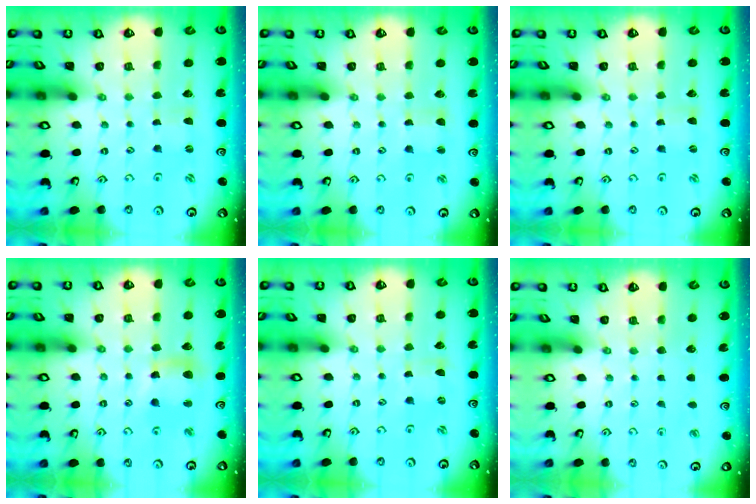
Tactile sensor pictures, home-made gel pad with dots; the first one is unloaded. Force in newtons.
{"total": 2.3, "press": 2.3, "slide": 0.3}
{"total": 1.0, "press": 1.0, "slide": 0.1}
{"total": 10.3, "press": 10.2, "slide": 1.3}
{"total": 0.0}
{"total": 0.0}